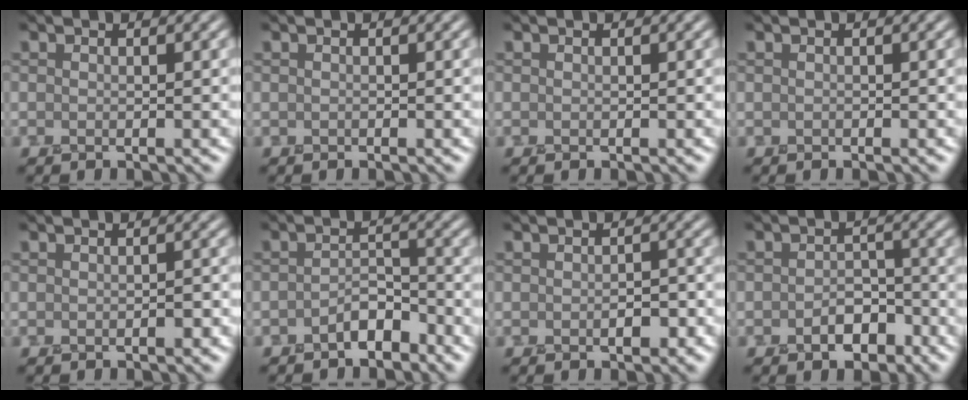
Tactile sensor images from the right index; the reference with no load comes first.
{"total": 0.0}
{"total": 0.0}
{"total": 0.0}
{"total": 1.2, "force": [-0.4, 0.4, 1.0], "torque": [-0.014, 0.005, -0.007]}
{"total": 2.2, "force": [-1.6, 1.0, 1.0], "torque": [-0.011, 0.018, -0.031]}
{"total": 2.1, "force": [-0.7, 1.1, 1.6], "torque": [-0.025, 0.003, -0.009]}
{"total": 3.0, "force": [-1.7, 1.9, 1.6], "torque": [-0.019, 0.009, -0.028]}